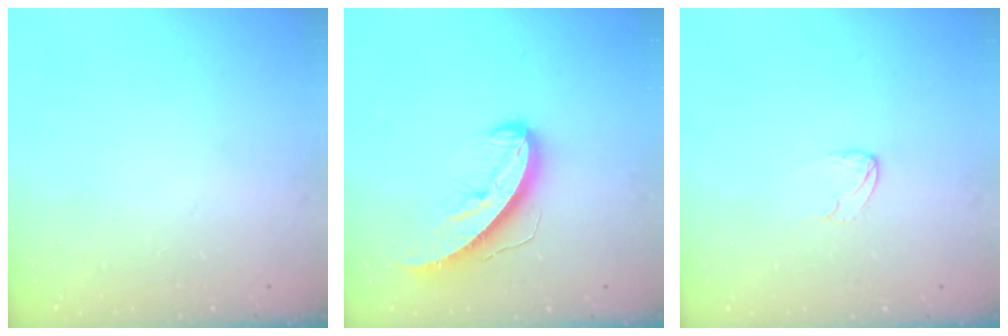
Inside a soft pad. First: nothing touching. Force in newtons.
{"total": 11.1, "press": 11.1, "slide": 1.0}
{"total": 3.7, "press": 3.7, "slide": 0.3}